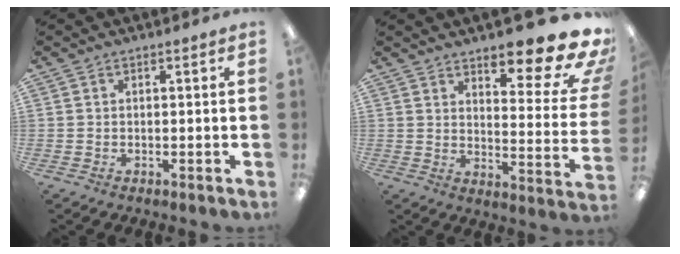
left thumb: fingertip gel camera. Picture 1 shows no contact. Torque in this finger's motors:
{"motor_torque": [0.38, 0.38, 1.43, -1.22, 0.08]}